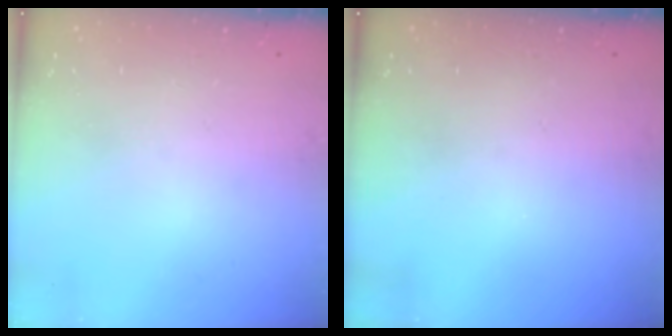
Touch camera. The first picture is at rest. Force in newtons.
{"total": 0.0}